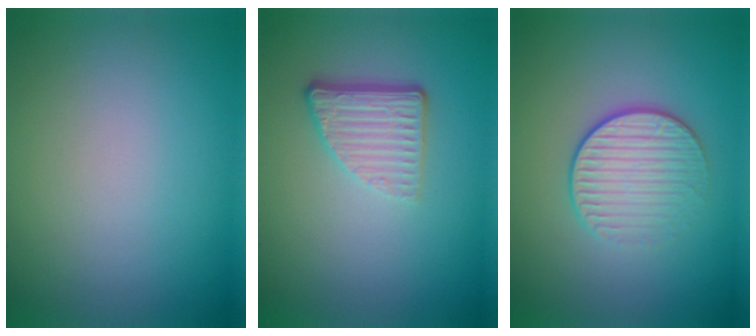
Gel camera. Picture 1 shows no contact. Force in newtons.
{"total": 3.7, "press": 2.6, "slide": 2.7}
{"total": 3.3, "press": 2.9, "slide": 1.4}